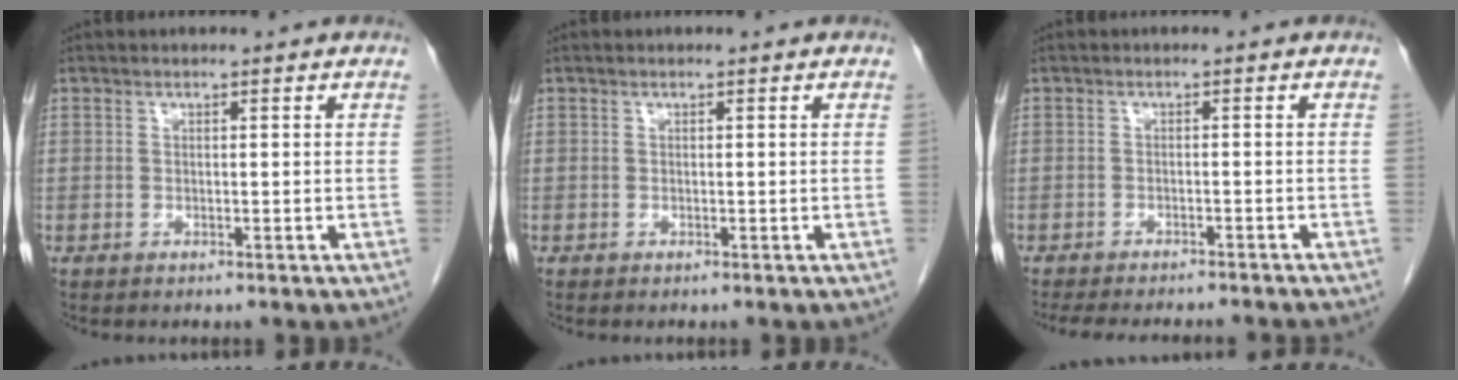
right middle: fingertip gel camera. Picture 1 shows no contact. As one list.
[{"total": 0.0}, {"total": 13.2, "force": [-11.9, 2.0, 5.3], "torque": [-0.084, -0.015, -0.148]}]